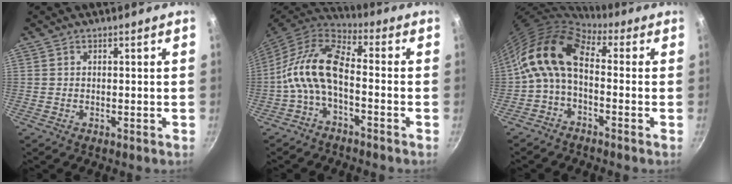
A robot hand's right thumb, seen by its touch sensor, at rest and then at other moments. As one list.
[{"total": 11.6, "force": [-2.8, 5.6, 9.8], "torque": [-0.196, 0.043, -0.068]}, {"total": 10.5, "force": [-0.5, 6.0, 8.6], "torque": [-0.156, 0.035, -0.026]}]